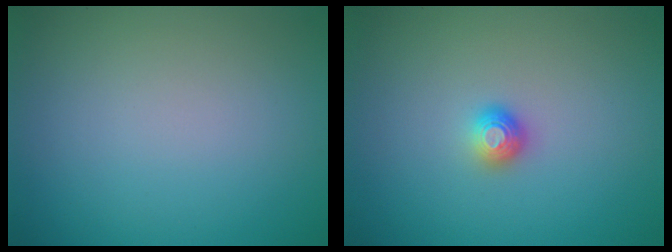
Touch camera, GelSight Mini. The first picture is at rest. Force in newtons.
{"total": 1.3, "press": 1.2, "slide": 0.7}